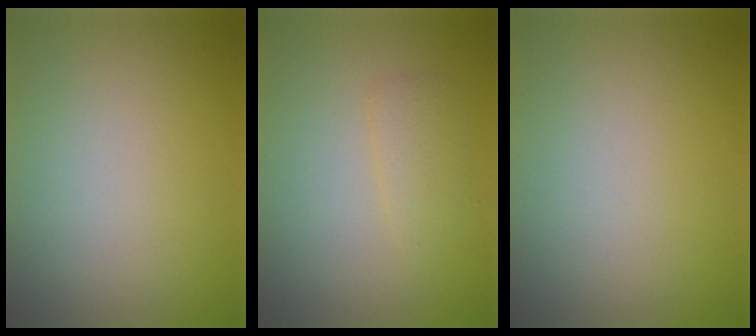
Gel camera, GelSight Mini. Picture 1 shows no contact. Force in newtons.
{"total": 1.4, "press": 1.4, "slide": 0.2}
{"total": 0.0}